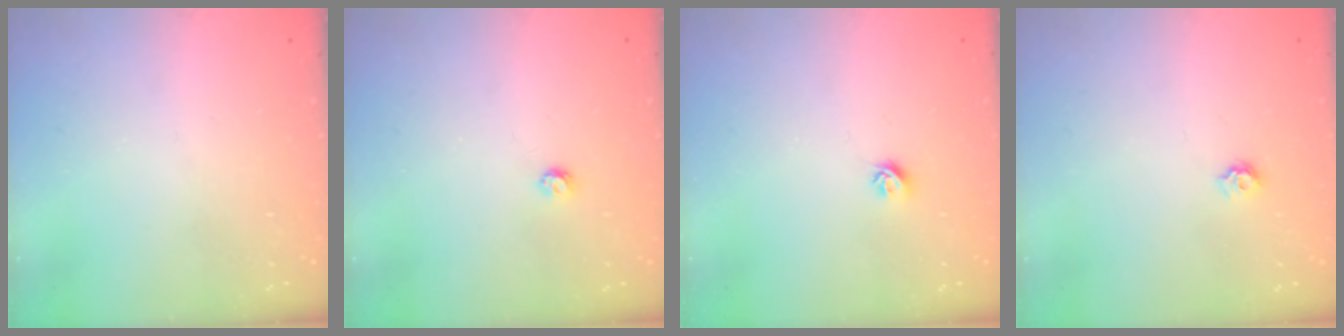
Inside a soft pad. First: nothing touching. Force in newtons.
{"total": 3.0, "press": 3.0, "slide": 0.4}
{"total": 5.3, "press": 5.2, "slide": 0.7}
{"total": 4.6, "press": 4.6, "slide": 0.6}